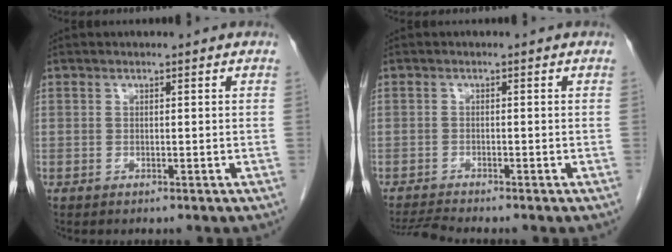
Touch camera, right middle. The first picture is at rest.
{"total": 3.0, "force": [-2.9, -0.9, 0.6], "torque": [-0.018, -0.019, -0.053]}